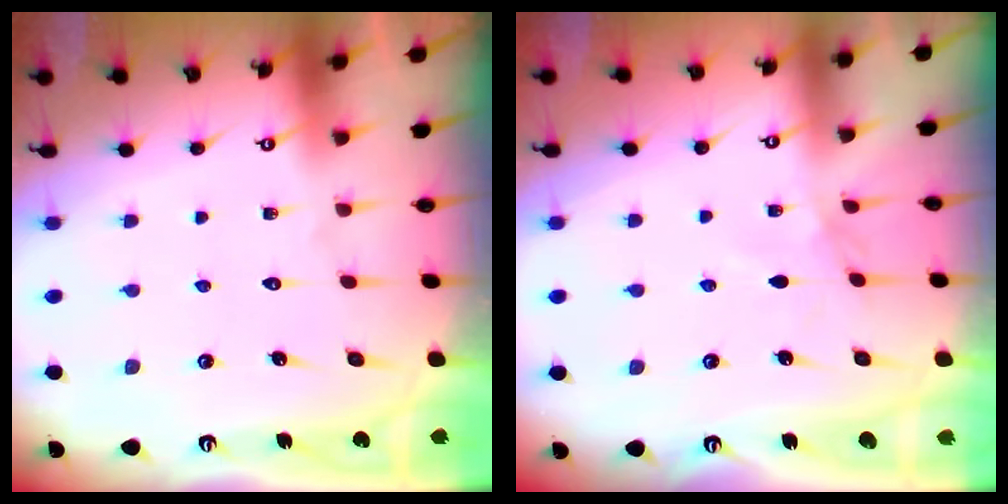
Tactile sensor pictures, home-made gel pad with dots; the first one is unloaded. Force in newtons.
{"total": 2.1, "press": 2.0, "slide": 0.4}